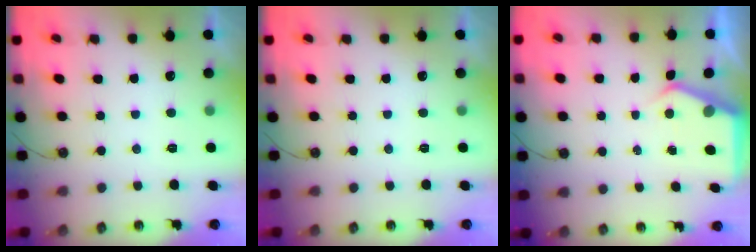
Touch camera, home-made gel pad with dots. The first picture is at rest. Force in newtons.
{"total": 0.0}
{"total": 4.4, "press": 4.3, "slide": 0.5}